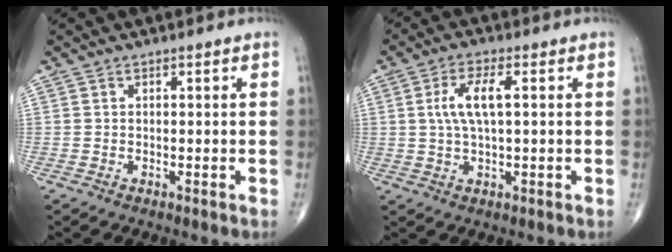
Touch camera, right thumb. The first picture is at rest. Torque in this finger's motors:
{"motor_torque": [0.11, 0.11, 0.35, 0.22, 0.25]}